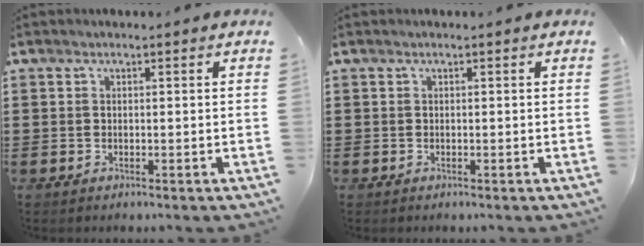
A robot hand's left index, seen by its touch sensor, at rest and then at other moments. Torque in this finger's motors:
{"motor_torque": [0.00, 0.01, 0.00, 0.00]}